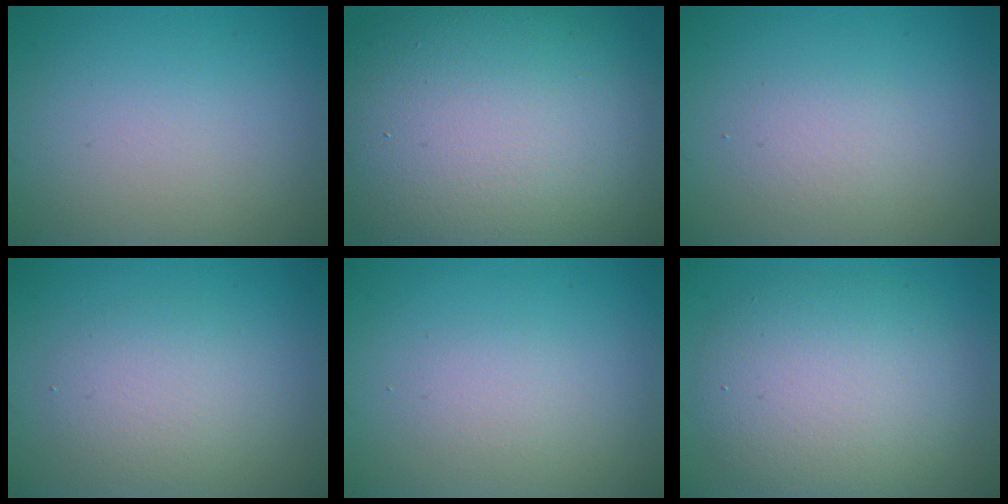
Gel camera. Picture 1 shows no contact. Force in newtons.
{"total": 16.9, "press": 16.8, "slide": 1.4}
{"total": 1.6, "press": 1.6, "slide": 0.3}
{"total": 2.9, "press": 2.9, "slide": 0.1}
{"total": 1.4, "press": 1.4, "slide": 0.1}
{"total": 6.8, "press": 6.8, "slide": 0.6}